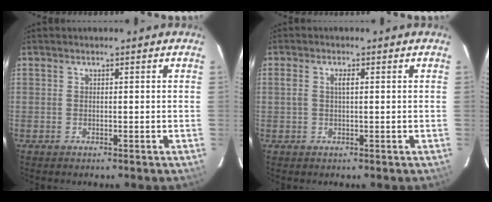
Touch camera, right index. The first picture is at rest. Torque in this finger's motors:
{"motor_torque": [0.08, -0.04, 0.07, 0.05]}